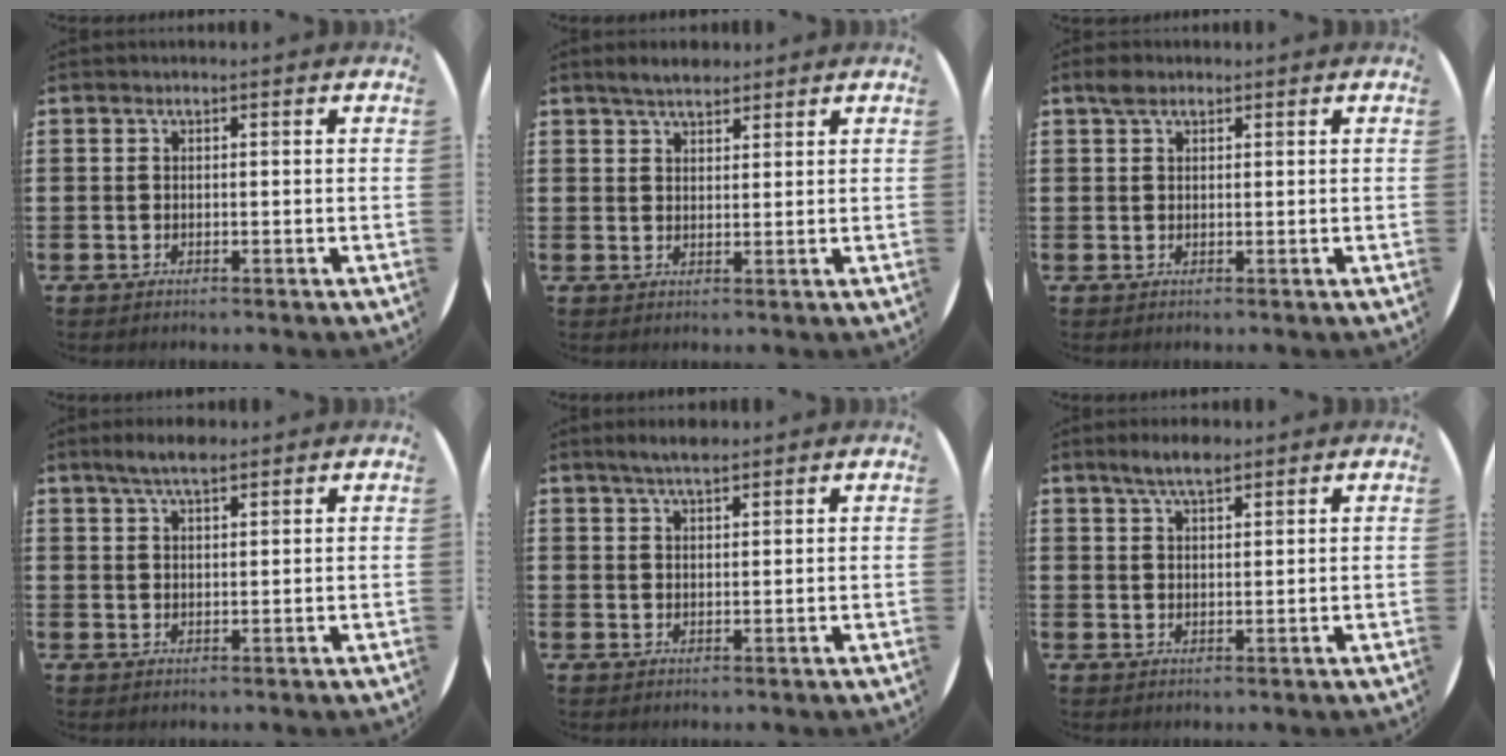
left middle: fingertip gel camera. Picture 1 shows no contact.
{"total": 3.1, "force": [2.8, 0.9, 1.0], "torque": [-0.016, -0.002, 0.051]}
{"total": 1.7, "force": [1.3, 0.8, 0.6], "torque": [-0.007, 0.002, 0.023]}
{"total": 3.8, "force": [3.1, 1.0, 2.1], "torque": [-0.039, -0.001, 0.053]}
{"total": 3.0, "force": [2.5, 0.6, 1.4], "torque": [-0.024, 0.000, 0.044]}
{"total": 4.1, "force": [3.3, 1.0, 2.2], "torque": [-0.040, -0.004, 0.057]}